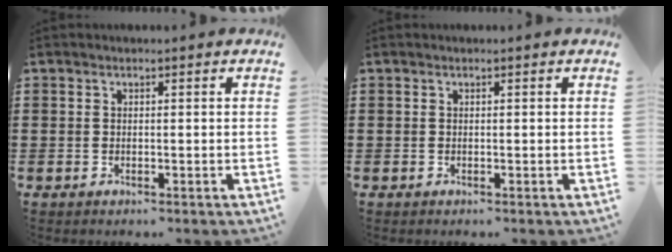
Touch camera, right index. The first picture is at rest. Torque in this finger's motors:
{"motor_torque": [0.58, 1.56, 0.00, 0.00]}